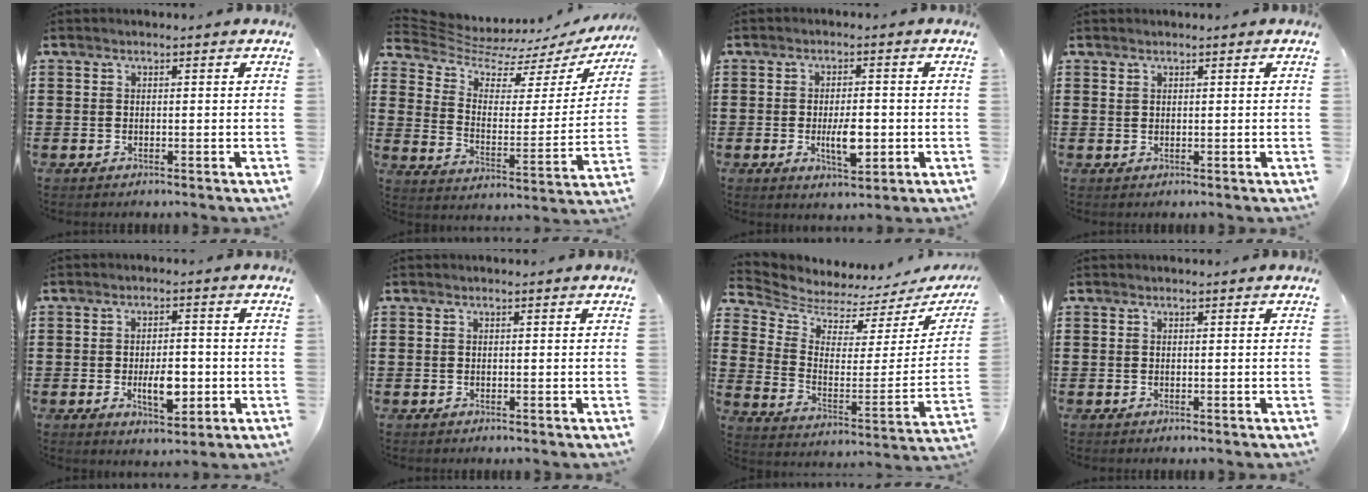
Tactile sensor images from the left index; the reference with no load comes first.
{"total": 6.2, "force": [5.5, 2.0, 1.9], "torque": [-0.070, -0.039, 0.094]}
{"total": 5.6, "force": [-1.1, 2.3, 5.0], "torque": [-0.083, -0.001, -0.021]}
{"total": 0.6, "force": [0.5, 0.3, 0.3], "torque": [-0.007, 0.001, 0.010]}
{"total": 5.8, "force": [-1.4, 2.9, 4.8], "torque": [-0.067, 0.001, -0.026]}
{"total": 0.0}
{"total": 4.0, "force": [3.8, 1.1, 0.2], "torque": [-0.036, -0.042, 0.060]}
{"total": 0.0}